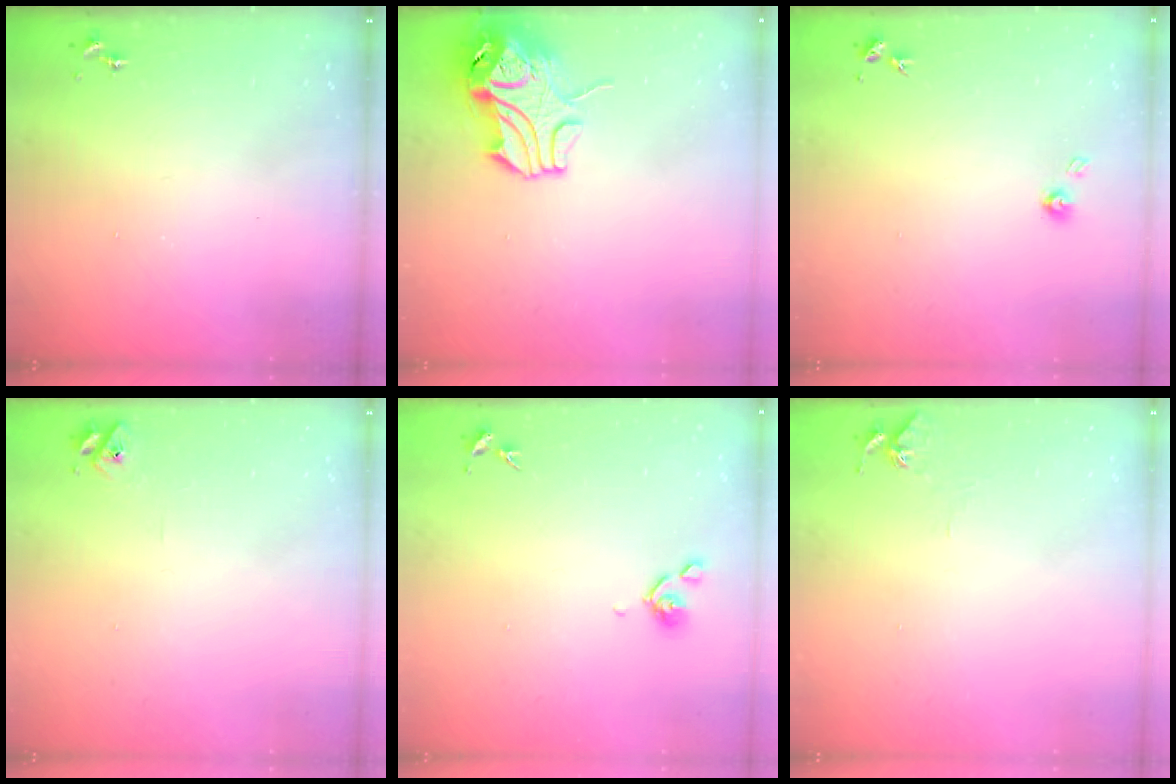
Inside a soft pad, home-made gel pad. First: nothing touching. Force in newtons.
{"total": 11.9, "press": 11.8, "slide": 1.7}
{"total": 3.9, "press": 3.8, "slide": 0.4}
{"total": 3.2, "press": 3.2, "slide": 0.4}
{"total": 5.8, "press": 5.7, "slide": 1.1}
{"total": 3.4, "press": 3.4, "slide": 0.3}